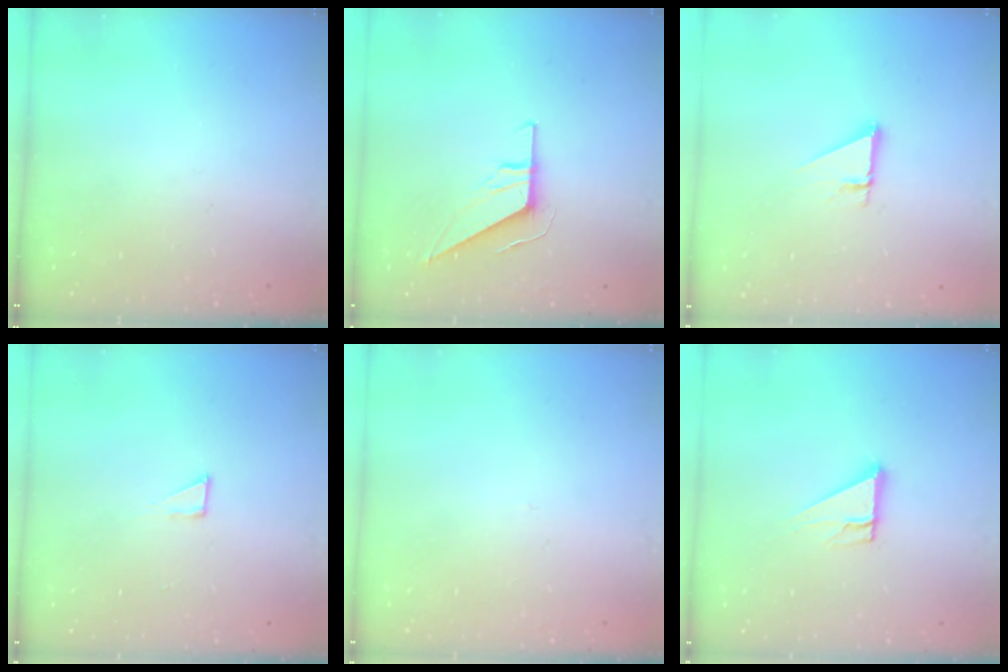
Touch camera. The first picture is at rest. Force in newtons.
{"total": 9.2, "press": 9.1, "slide": 0.9}
{"total": 2.7, "press": 2.7, "slide": 0.1}
{"total": 3.6, "press": 3.6, "slide": 0.4}
{"total": 2.7, "press": 2.7, "slide": 0.3}
{"total": 5.1, "press": 5.0, "slide": 0.4}